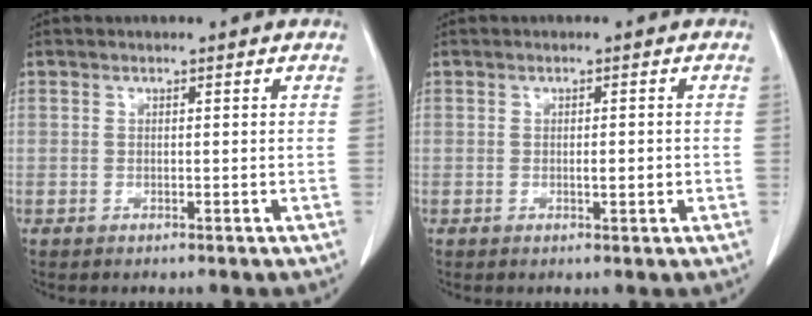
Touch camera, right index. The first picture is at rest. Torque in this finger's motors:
{"motor_torque": [0.41, -0.19, 0.22, 0.02]}